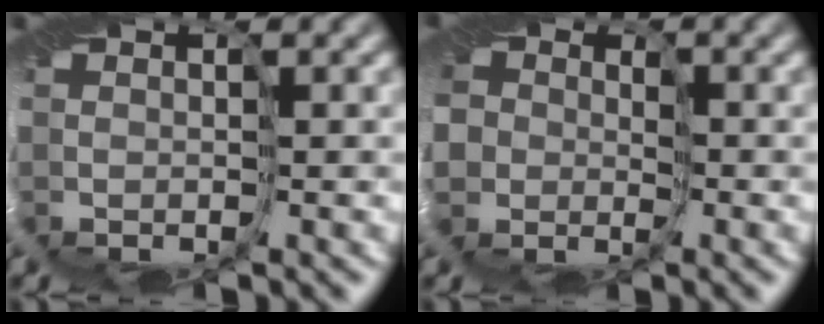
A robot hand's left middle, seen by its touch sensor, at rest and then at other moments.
{"total": 4.9, "force": [-0.5, 4.7, 1.3], "torque": [-0.026, 0.000, -0.047]}